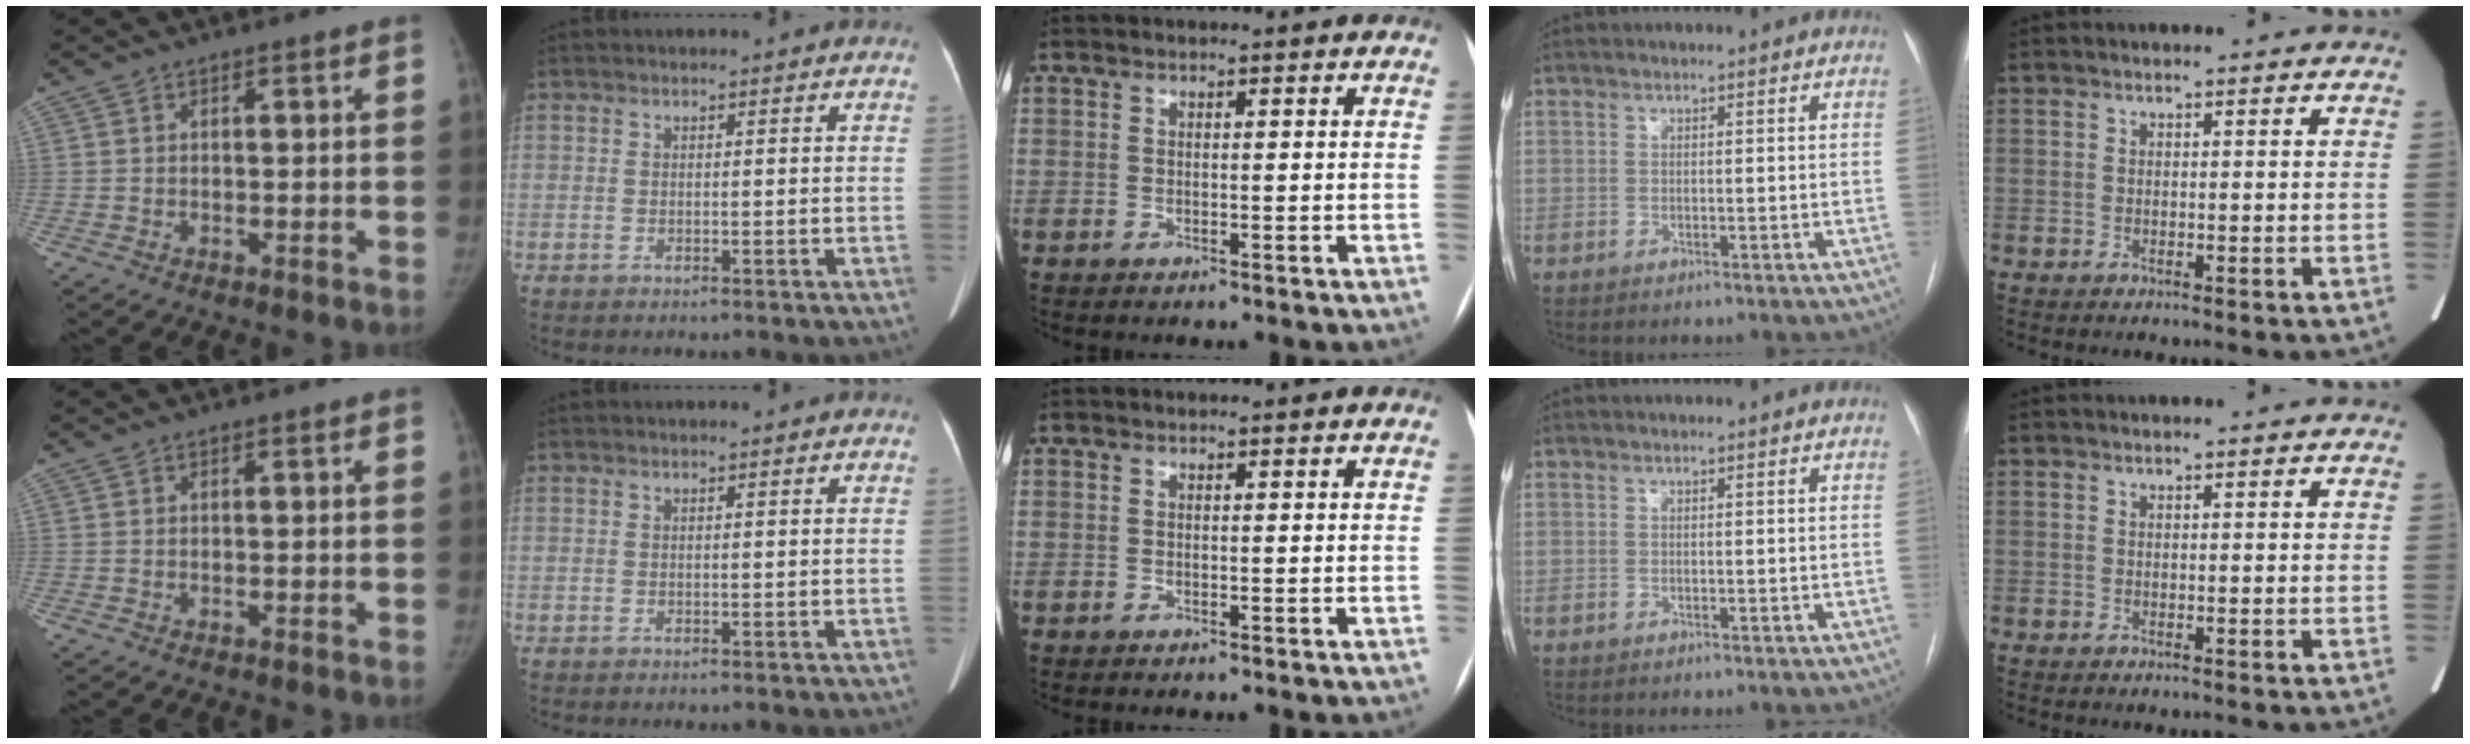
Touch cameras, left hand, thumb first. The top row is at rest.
{}